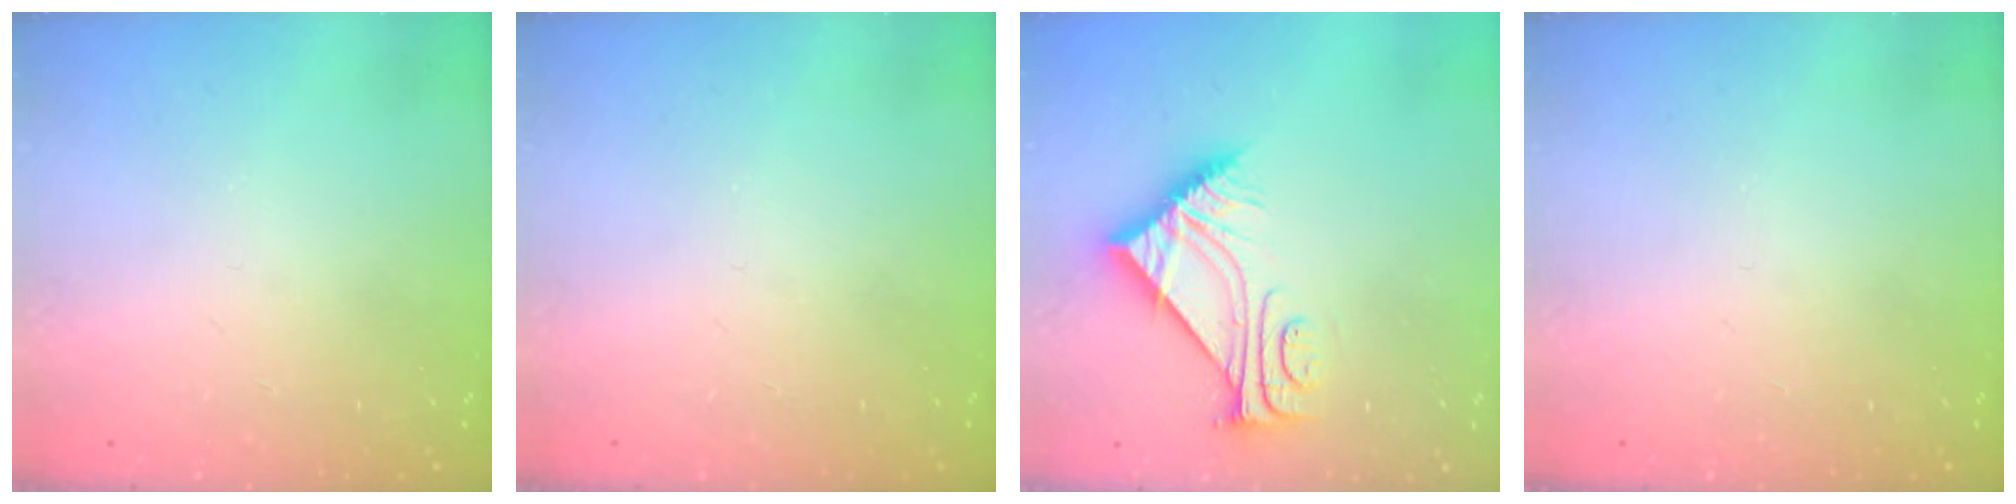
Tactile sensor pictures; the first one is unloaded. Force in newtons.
{"total": 0.0}
{"total": 8.1, "press": 8.1, "slide": 0.3}
{"total": 0.0}